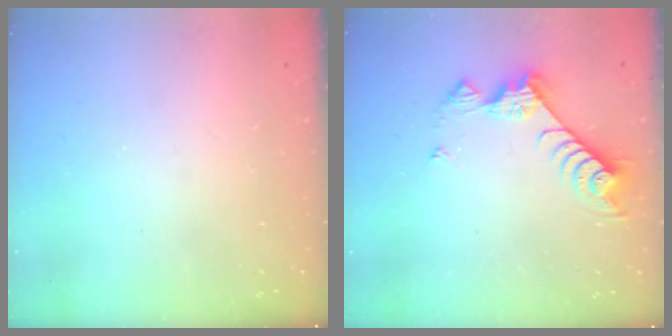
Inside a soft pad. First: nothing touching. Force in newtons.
{"total": 8.2, "press": 8.2, "slide": 0.3}